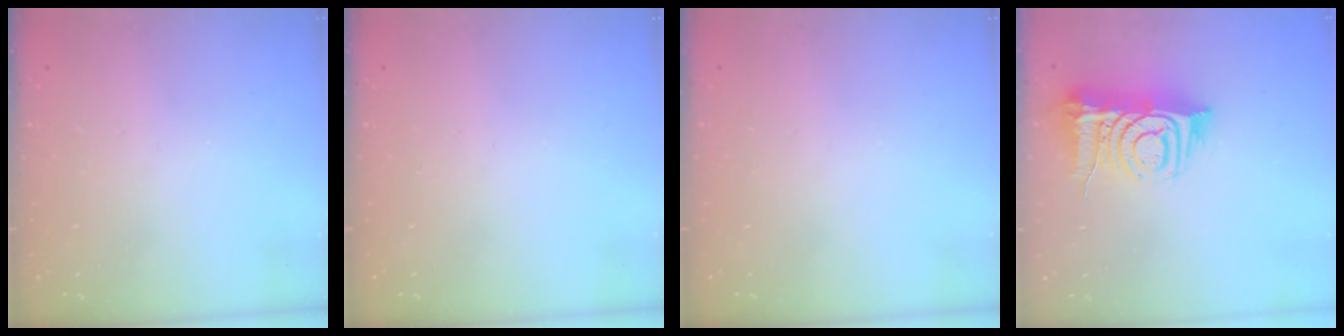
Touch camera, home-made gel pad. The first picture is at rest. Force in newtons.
{"total": 0.0}
{"total": 0.0}
{"total": 12.8, "press": 12.7, "slide": 1.6}